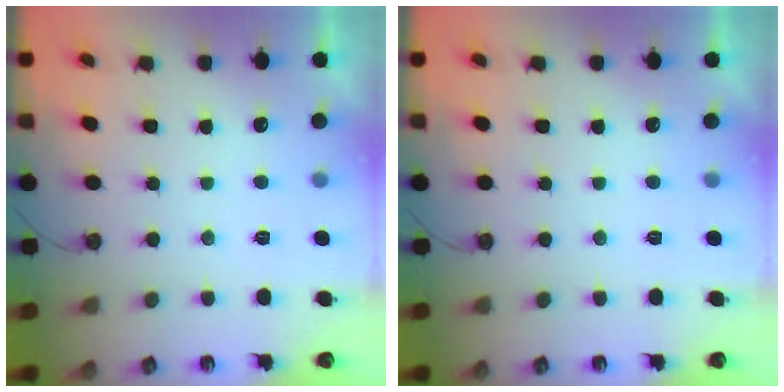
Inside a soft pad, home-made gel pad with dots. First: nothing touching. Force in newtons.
{"total": 0.0}